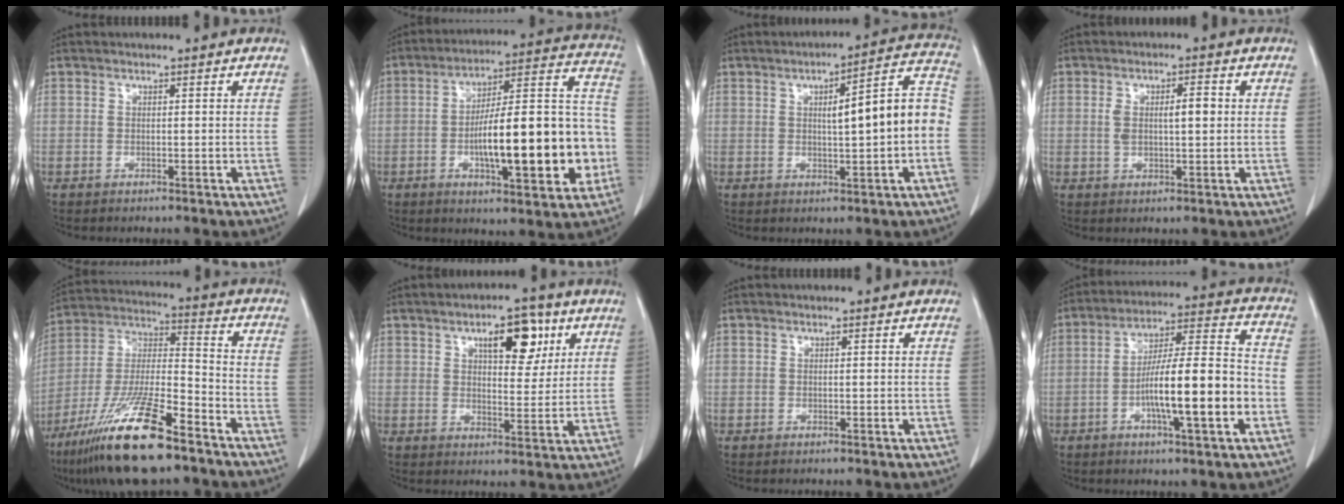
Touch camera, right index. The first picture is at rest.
{"total": 21.6, "force": [-4.7, 4.9, 20.5], "torque": [-0.270, 0.036, -0.059]}
{"total": 11.5, "force": [-0.3, 1.4, 11.4], "torque": [-0.148, 0.033, -0.003]}
{"total": 4.7, "force": [0.7, 1.4, 4.4], "torque": [-0.081, 0.014, 0.018]}
{"total": 18.4, "force": [-12.1, 2.6, 13.6], "torque": [-0.289, -0.035, -0.219]}
{"total": 8.3, "force": [4.1, 3.3, 6.4], "torque": [-0.090, 0.006, 0.060]}
{"total": 0.0}
{"total": 14.8, "force": [-4.2, 1.3, 14.1], "torque": [-0.235, 0.012, -0.066]}